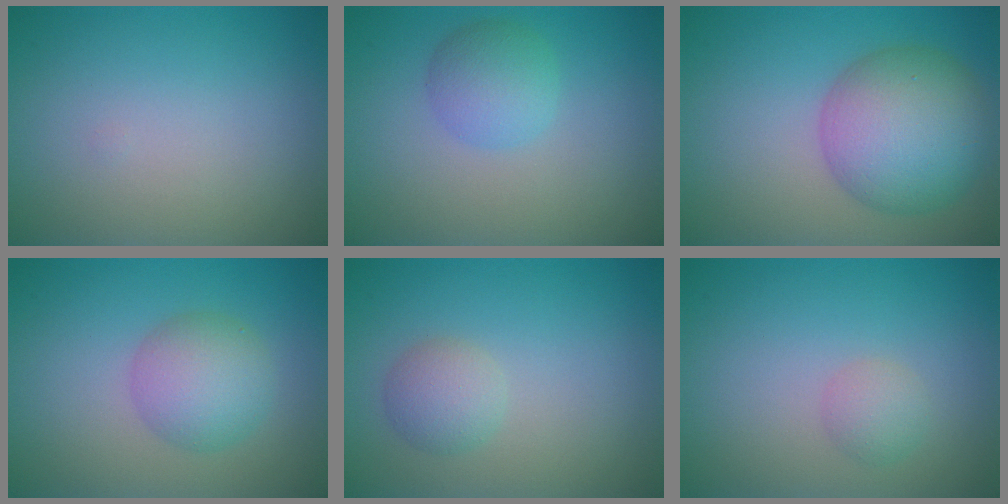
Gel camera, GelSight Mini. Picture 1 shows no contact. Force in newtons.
{"total": 2.9, "press": 2.9, "slide": 0.2}
{"total": 8.3, "press": 8.3, "slide": 0.3}
{"total": 4.2, "press": 4.2, "slide": 0.1}
{"total": 2.2, "press": 2.2, "slide": 0.1}
{"total": 1.5, "press": 1.5, "slide": 0.1}